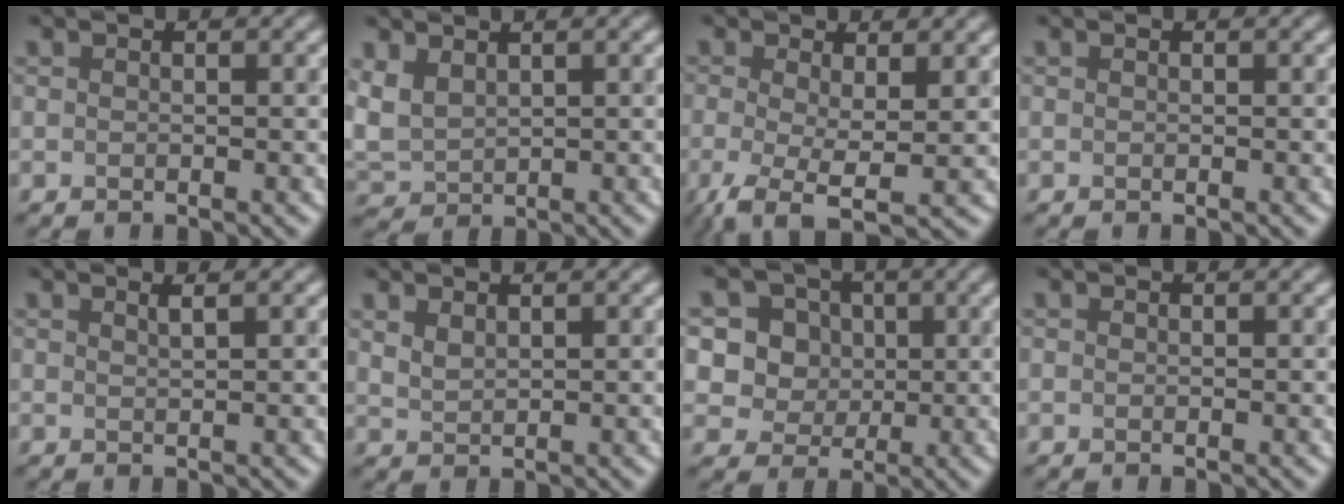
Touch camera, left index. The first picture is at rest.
{"total": 2.5, "force": [1.5, 1.6, 1.3], "torque": [-0.043, 0.006, 0.036]}
{"total": 5.0, "force": [-1.5, 1.8, 4.4], "torque": [-0.096, -0.009, -0.030]}
{"total": 0.0}
{"total": 1.0, "force": [0.7, 0.2, 0.7], "torque": [-0.003, 0.008, 0.010]}
{"total": 1.2, "force": [1.2, 0.2, 0.3], "torque": [-0.010, 0.003, 0.029]}
{"total": 7.7, "force": [3.3, 6.3, 2.9], "torque": [-0.045, 0.025, 0.034]}
{"total": 0.0}